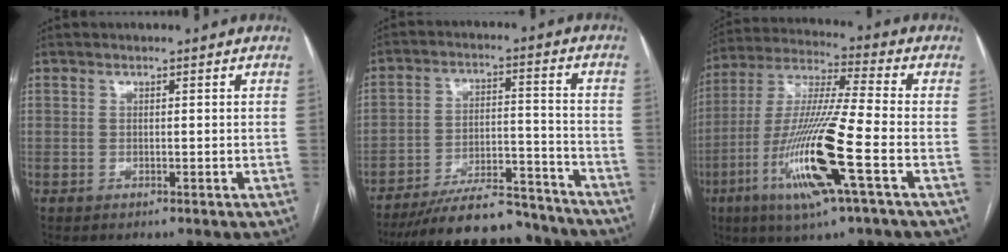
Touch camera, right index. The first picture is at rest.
{"total": 18.0, "force": [-16.2, 4.3, 6.4], "torque": [-0.094, 0.019, -0.245]}
{"total": 17.1, "force": [-6.2, 0.1, 16.0], "torque": [-0.330, -0.020, -0.119]}